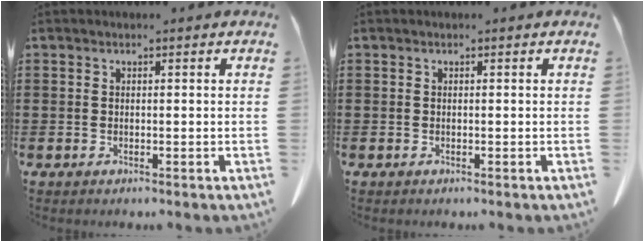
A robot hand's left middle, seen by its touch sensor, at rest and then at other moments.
{"total": 0.0}